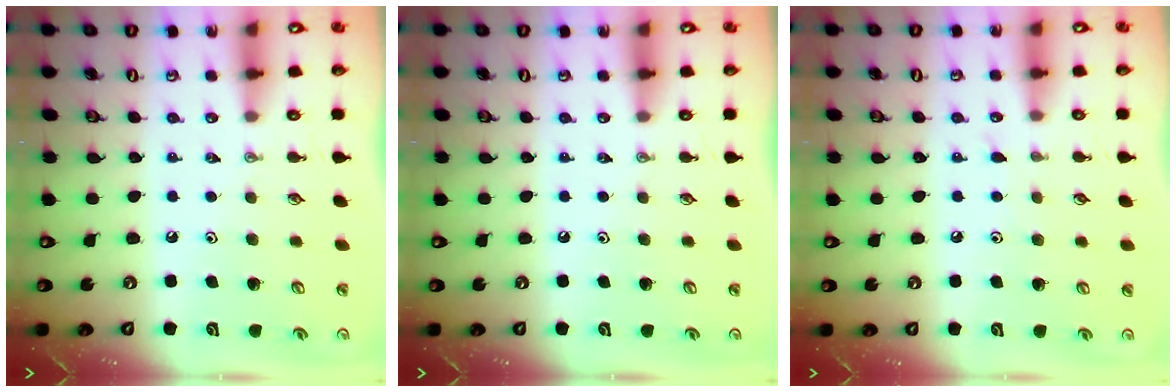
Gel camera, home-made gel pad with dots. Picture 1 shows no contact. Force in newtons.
{"total": 0.0}
{"total": 3.7, "press": 3.7, "slide": 0.4}